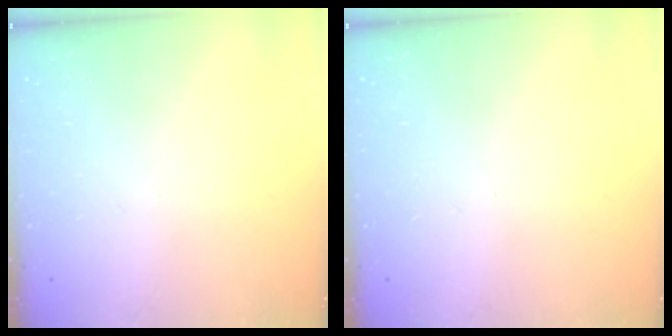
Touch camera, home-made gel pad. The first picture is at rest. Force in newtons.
{"total": 0.0}